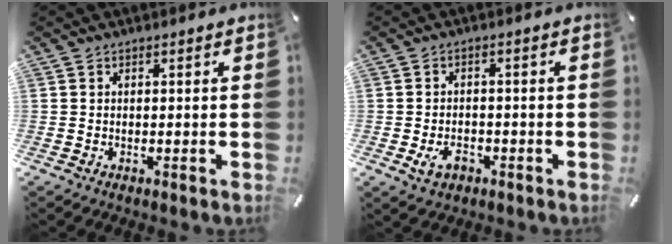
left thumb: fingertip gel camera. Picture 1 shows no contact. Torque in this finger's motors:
{"motor_torque": [0.48, 0.58, 0.02, -0.01, 0.01]}